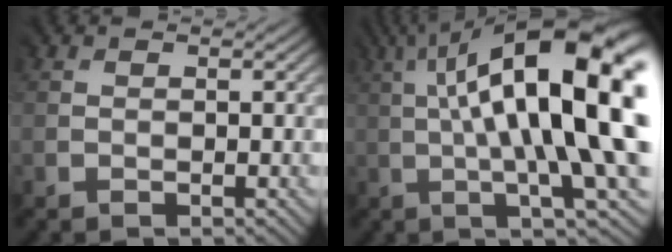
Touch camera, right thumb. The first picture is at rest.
{"total": 19.8, "force": [3.9, 5.5, 18.6], "torque": [-0.266, 0.036, 0.069]}